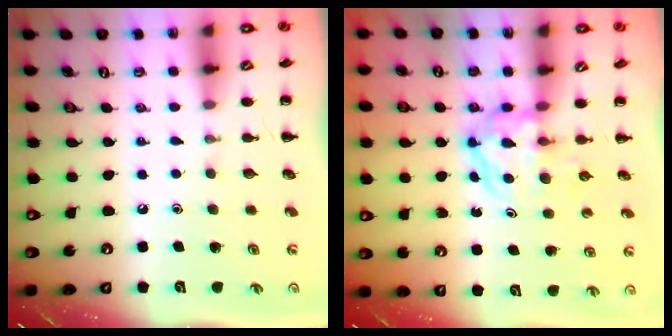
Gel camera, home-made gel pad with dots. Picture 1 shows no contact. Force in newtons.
{"total": 3.9, "press": 3.9, "slide": 0.5}